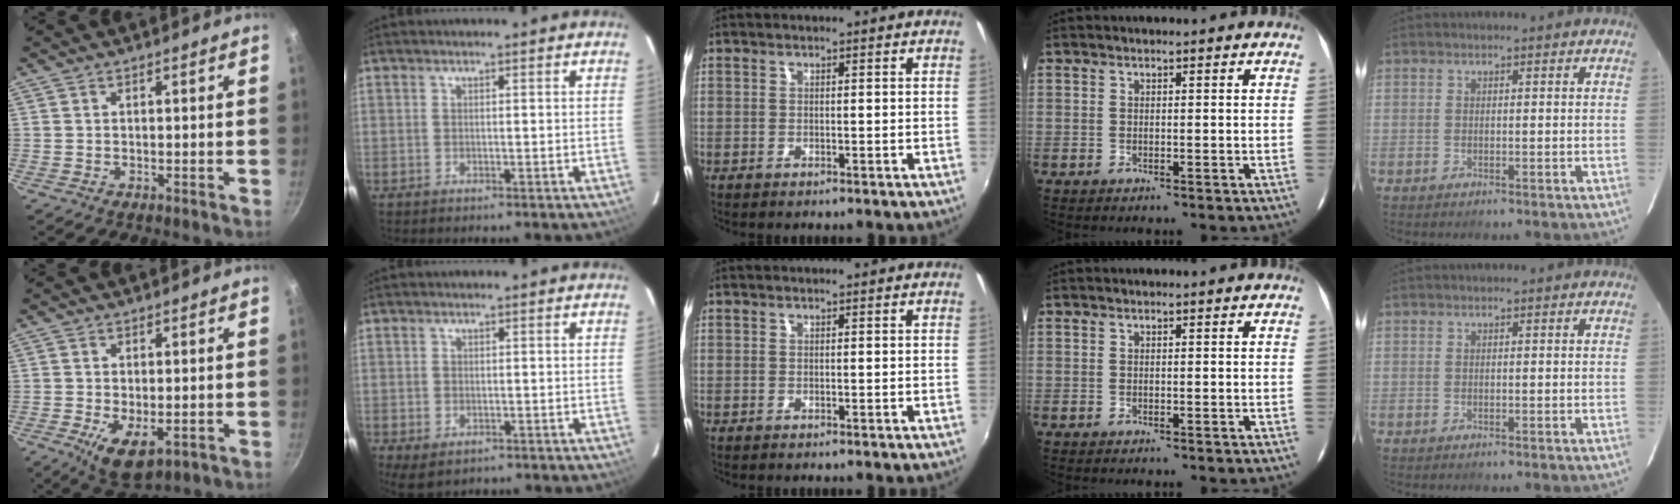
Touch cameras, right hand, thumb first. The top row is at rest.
{"thumb": {"total": 7.4, "force": [-2.0, 3.9, 6.0], "torque": [-0.094, -0.015, -0.020]}, "index": {"total": 3.3, "force": [-1.3, 2.4, 1.9], "torque": [-0.035, -0.009, -0.017]}}